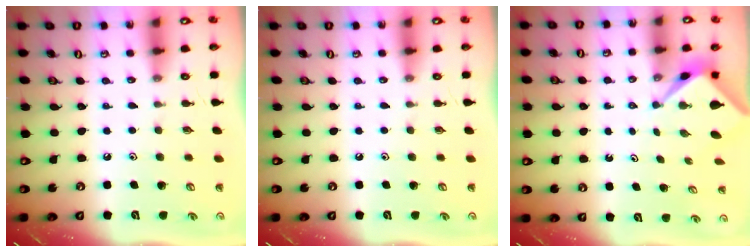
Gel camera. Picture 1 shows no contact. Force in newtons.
{"total": 0.0}
{"total": 2.3, "press": 2.3, "slide": 0.2}